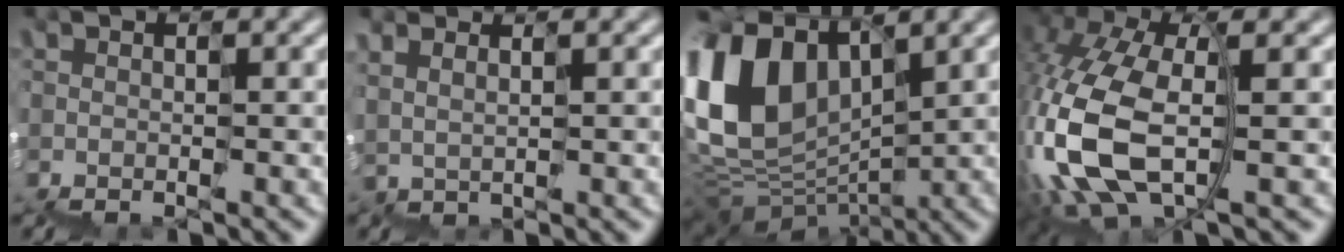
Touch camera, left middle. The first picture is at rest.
{"total": 1.8, "force": [1.4, -0.7, -0.9], "torque": [0.024, 0.013, 0.032]}
{"total": 7.3, "force": [3.7, 5.2, 3.4], "torque": [-0.097, 0.017, 0.070]}
{"total": 8.4, "force": [-2.1, 4.4, 6.8], "torque": [-0.195, 0.012, -0.045]}